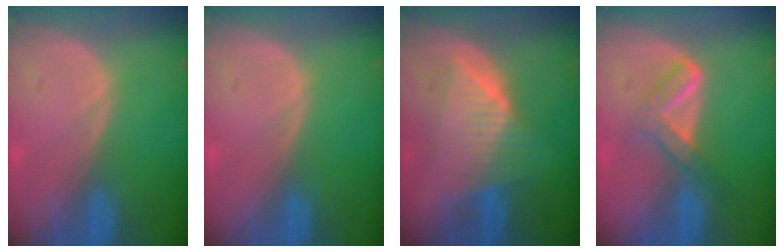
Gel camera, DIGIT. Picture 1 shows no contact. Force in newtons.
{"total": 0.0}
{"total": 7.2, "press": 7.2, "slide": 0.2}
{"total": 5.1, "press": 4.9, "slide": 1.5}